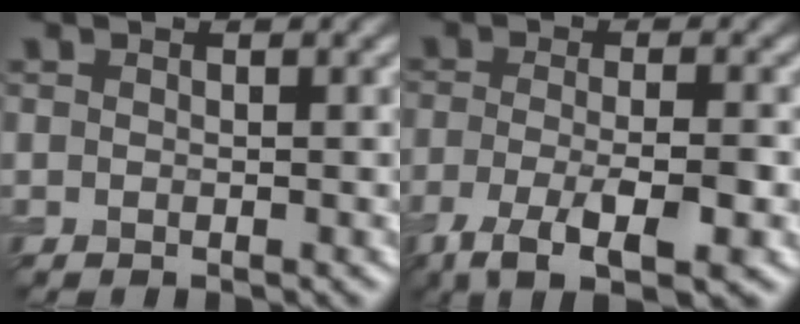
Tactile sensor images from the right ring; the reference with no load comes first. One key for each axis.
{"total": 6.8, "fx": -3.3, "fy": 2.0, "fz": 5.5, "tx": -0.104, "ty": -0.008, "tz": -0.061}